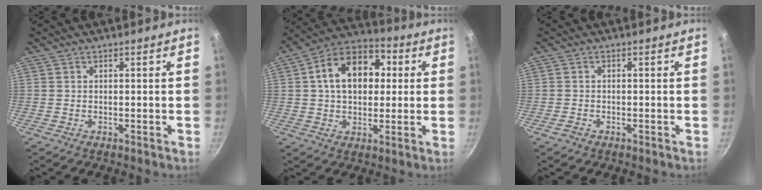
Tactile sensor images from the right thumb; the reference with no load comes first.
{"total": 15.7, "force": [2.7, 11.0, 10.9], "torque": [-0.140, 0.025, 0.027]}
{"total": 1.4, "force": [-0.9, 1.0, 0.5], "torque": [-0.010, 0.007, -0.016]}